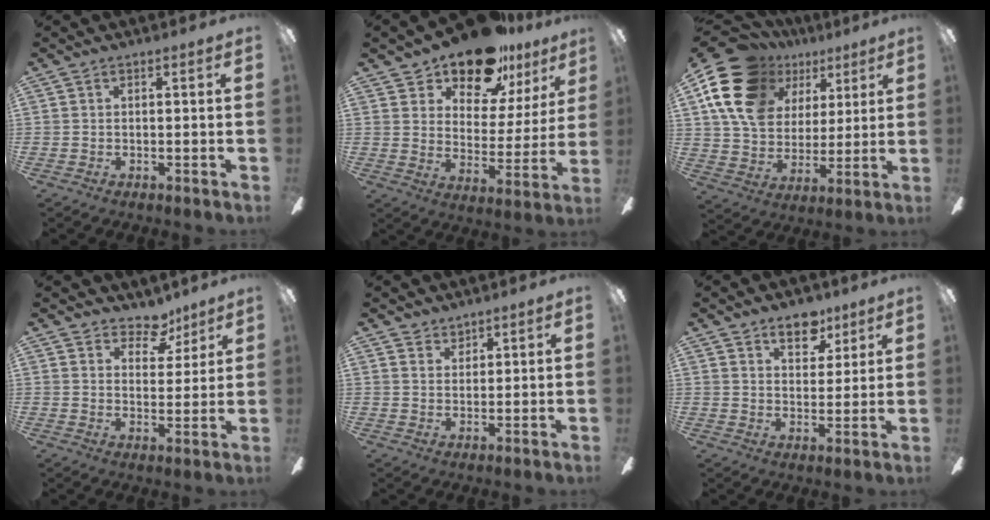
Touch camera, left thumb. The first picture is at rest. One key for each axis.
{"total": 16.3, "fx": 13.6, "fy": 6.6, "fz": 6.0, "tx": -0.105, "ty": -0.104, "tz": 0.239}
{"total": 20.0, "fx": 9.3, "fy": 14.6, "fz": 10.1, "tx": -0.208, "ty": -0.032, "tz": 0.173}
{"total": 7.3, "fx": 5.6, "fy": 4.1, "fz": 2.4, "tx": -0.026, "ty": -0.034, "tz": 0.099}
{"total": 2.6, "fx": 2.3, "fy": 1.2, "fz": -0.2, "tx": 0.007, "ty": -0.012, "tz": 0.043}
{"total": 8.2, "fx": 5.8, "fy": 4.5, "fz": 3.7, "tx": -0.032, "ty": -0.029, "tz": 0.098}